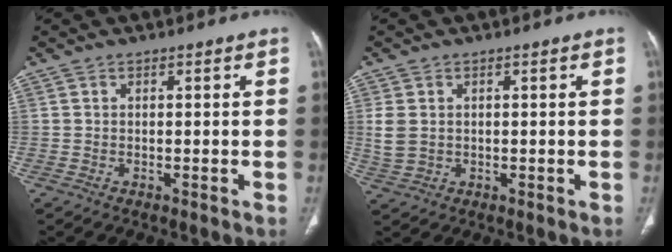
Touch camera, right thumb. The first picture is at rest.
{"total": 4.2, "force": [0.6, 3.2, 2.7], "torque": [-0.065, 0.000, 0.017]}